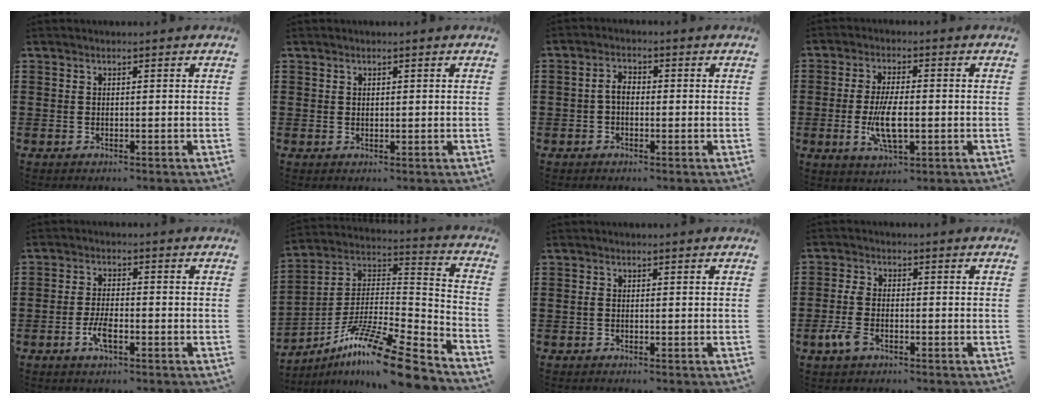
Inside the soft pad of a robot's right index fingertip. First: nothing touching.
{"total": 0.7, "force": [0.4, 0.4, 0.2], "torque": [-0.007, 0.001, 0.010]}
{"total": 2.6, "force": [-0.5, 1.5, 2.1], "torque": [-0.050, 0.000, -0.012]}
{"total": 7.6, "force": [-1.2, 2.9, 7.0], "torque": [-0.152, -0.010, -0.027]}
{"total": 4.0, "force": [-1.7, 1.6, 3.3], "torque": [-0.077, -0.003, -0.036]}
{"total": 13.5, "force": [-10.3, 1.3, 8.6], "torque": [-0.147, 0.023, -0.193]}
{"total": 0.6, "force": [-0.2, 0.3, 0.5], "torque": [-0.019, -0.003, -0.006]}
{"total": 4.2, "force": [-1.8, 2.3, 3.0], "torque": [-0.082, -0.003, -0.040]}